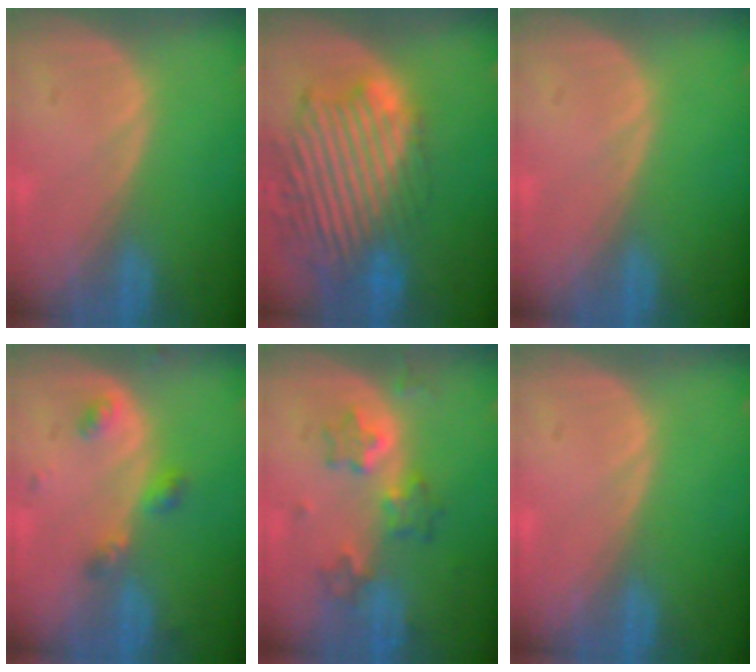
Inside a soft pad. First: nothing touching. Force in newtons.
{"total": 13.9, "press": 11.8, "slide": 7.3}
{"total": 0.0}
{"total": 3.6, "press": 3.6, "slide": 0.5}
{"total": 6.0, "press": 5.8, "slide": 1.8}
{"total": 0.0}